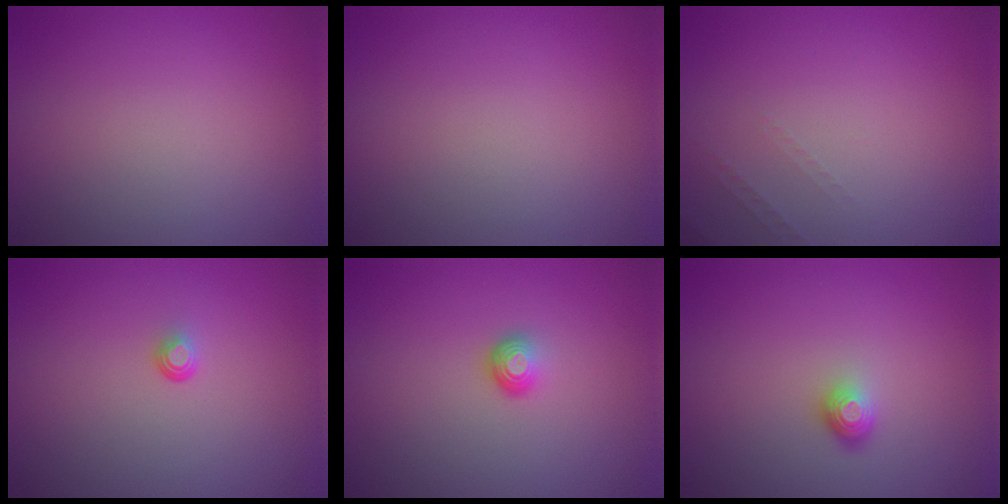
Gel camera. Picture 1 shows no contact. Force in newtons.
{"total": 0.0}
{"total": 0.9, "press": 0.9, "slide": 0.3}
{"total": 0.9, "press": 0.5, "slide": 0.7}
{"total": 1.4, "press": 1.1, "slide": 1.0}
{"total": 1.8, "press": 1.2, "slide": 1.3}